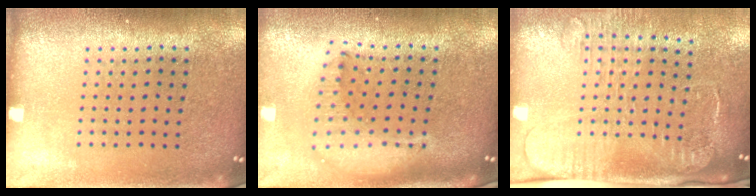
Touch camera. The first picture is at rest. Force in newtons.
{"total": 2.3, "press": 1.7, "slide": 1.5}
{"total": 2.6, "press": 2.1, "slide": 1.7}